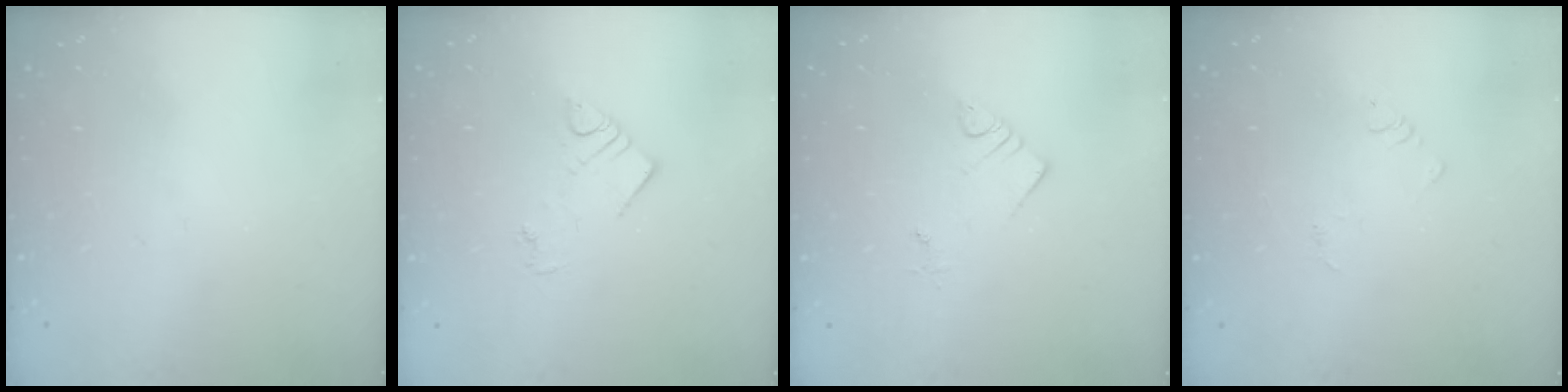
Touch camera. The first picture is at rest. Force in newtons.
{"total": 5.0, "press": 5.0, "slide": 0.2}
{"total": 4.8, "press": 4.8, "slide": 0.2}
{"total": 2.4, "press": 2.4, "slide": 0.3}